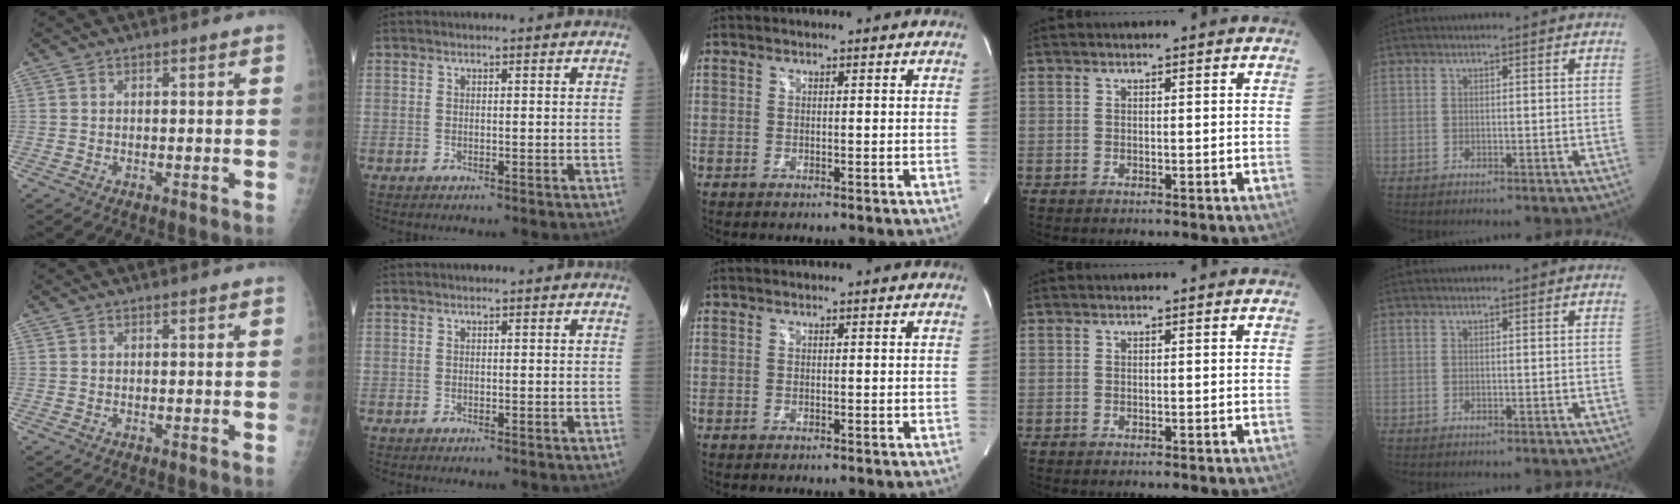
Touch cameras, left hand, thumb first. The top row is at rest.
{}